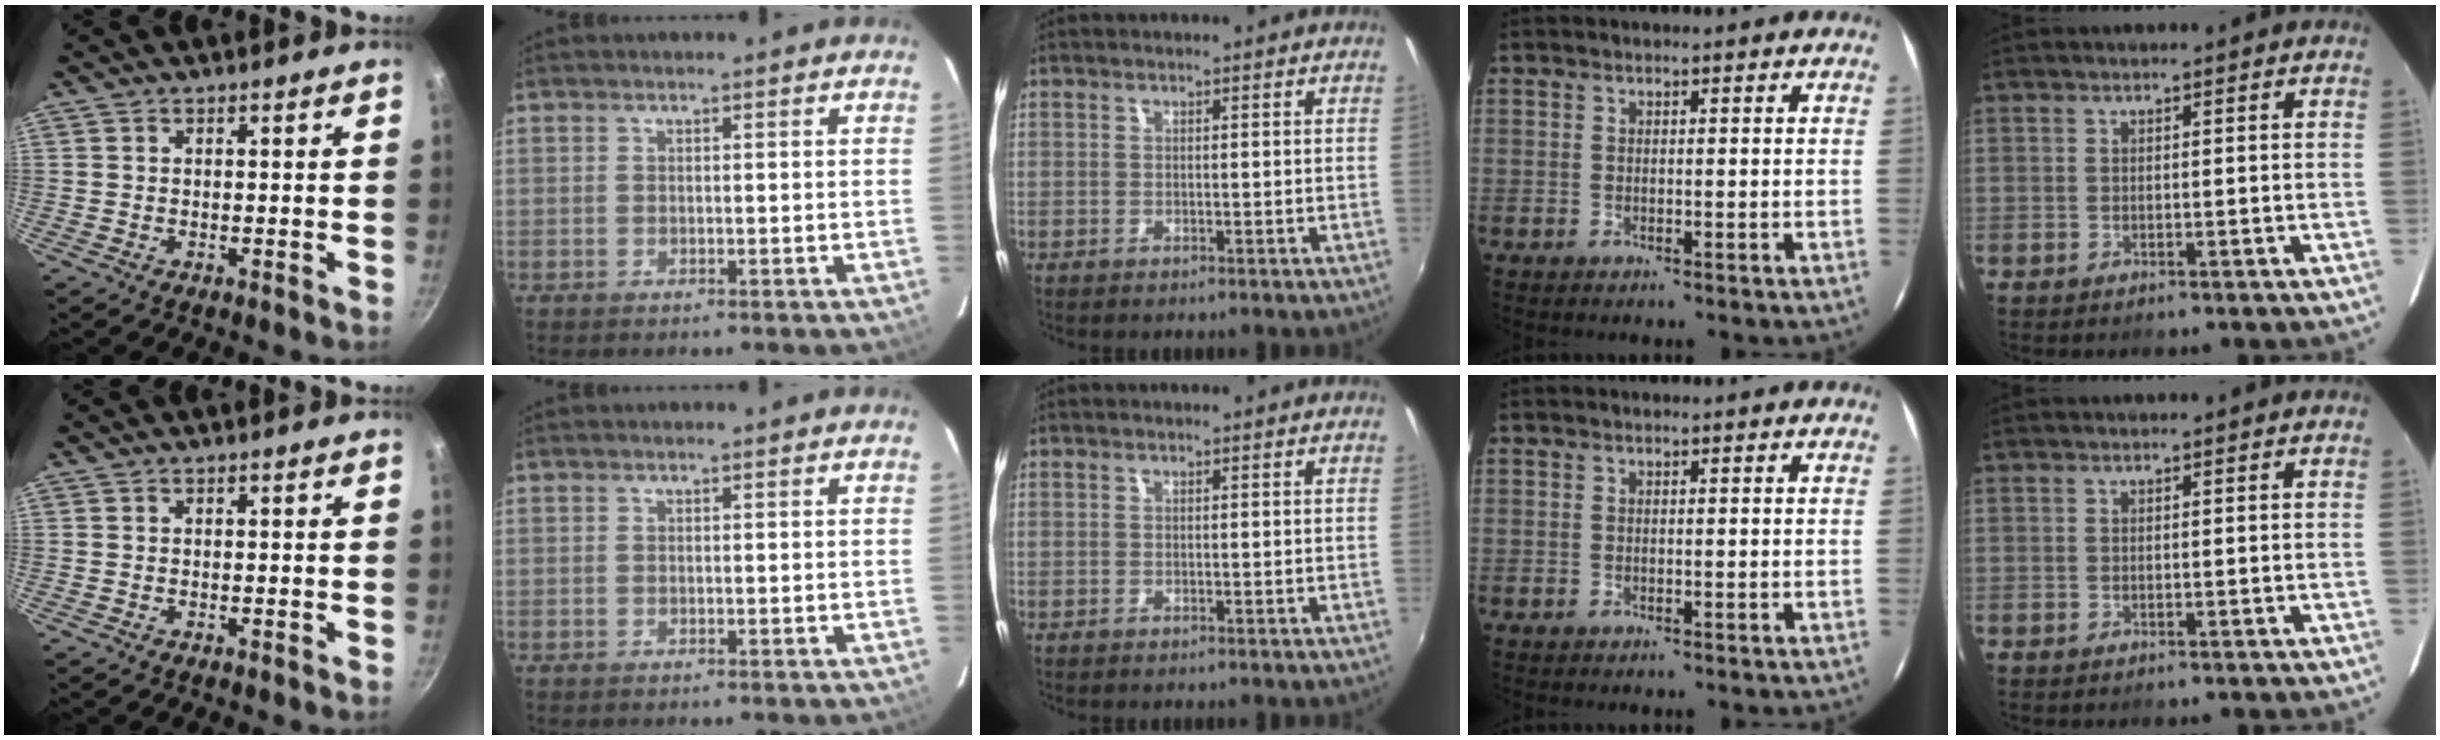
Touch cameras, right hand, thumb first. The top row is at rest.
{}